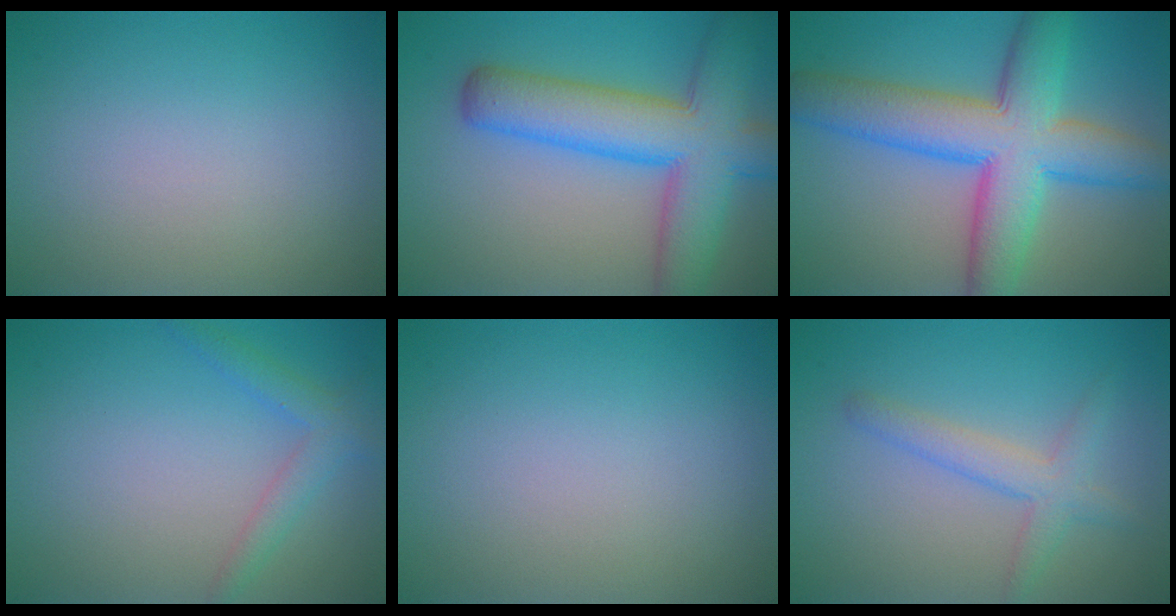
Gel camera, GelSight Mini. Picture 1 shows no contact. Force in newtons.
{"total": 9.8, "press": 9.8, "slide": 0.3}
{"total": 10.2, "press": 10.2, "slide": 0.2}
{"total": 2.3, "press": 2.3, "slide": 0.2}
{"total": 0.0}
{"total": 2.8, "press": 2.8, "slide": 0.1}